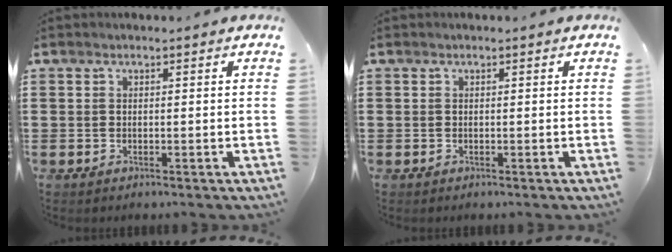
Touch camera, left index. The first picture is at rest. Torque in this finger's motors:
{"motor_torque": [-0.04, -0.03, 0.00, 0.00]}